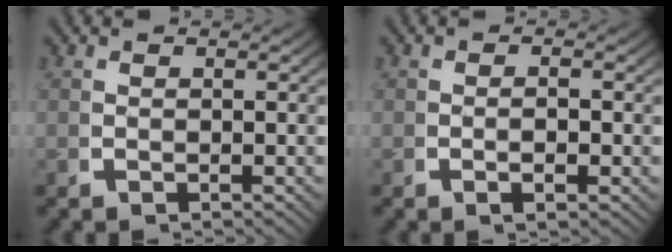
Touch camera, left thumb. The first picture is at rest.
{"total": 1.4, "force": [-0.3, 0.6, 1.2], "torque": [-0.020, 0.003, -0.008]}